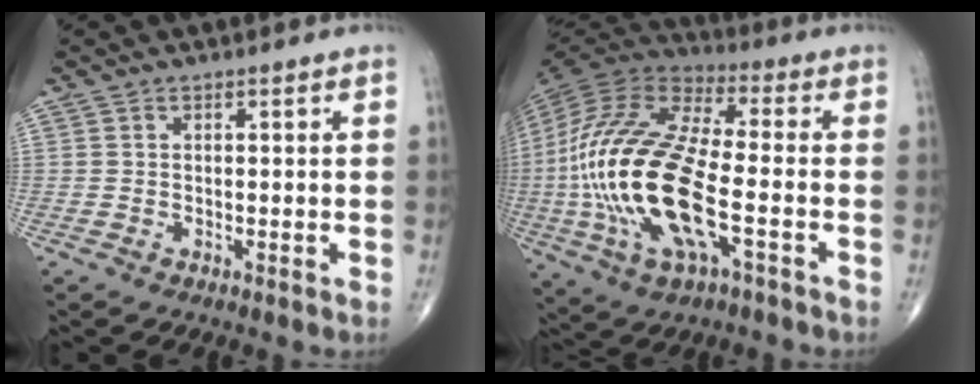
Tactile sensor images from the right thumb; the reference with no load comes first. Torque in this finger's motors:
{"motor_torque": [-0.02, 2.54, 2.77, 0.00, 0.68]}